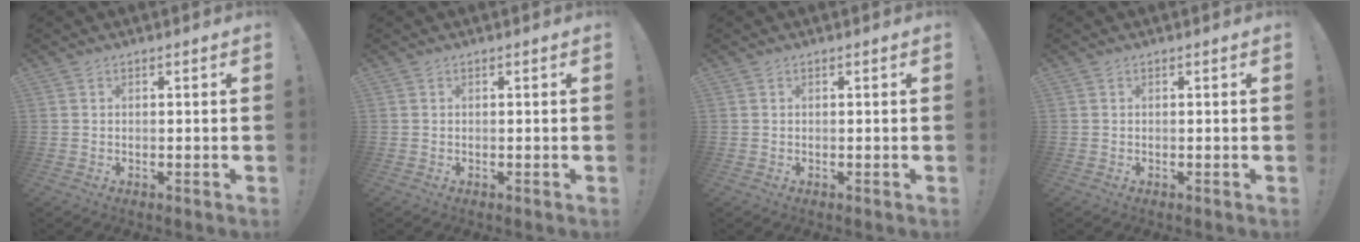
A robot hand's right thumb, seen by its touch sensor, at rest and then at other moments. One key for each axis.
{"total": 0.0}
{"total": 0.0}
{"total": 0.0}